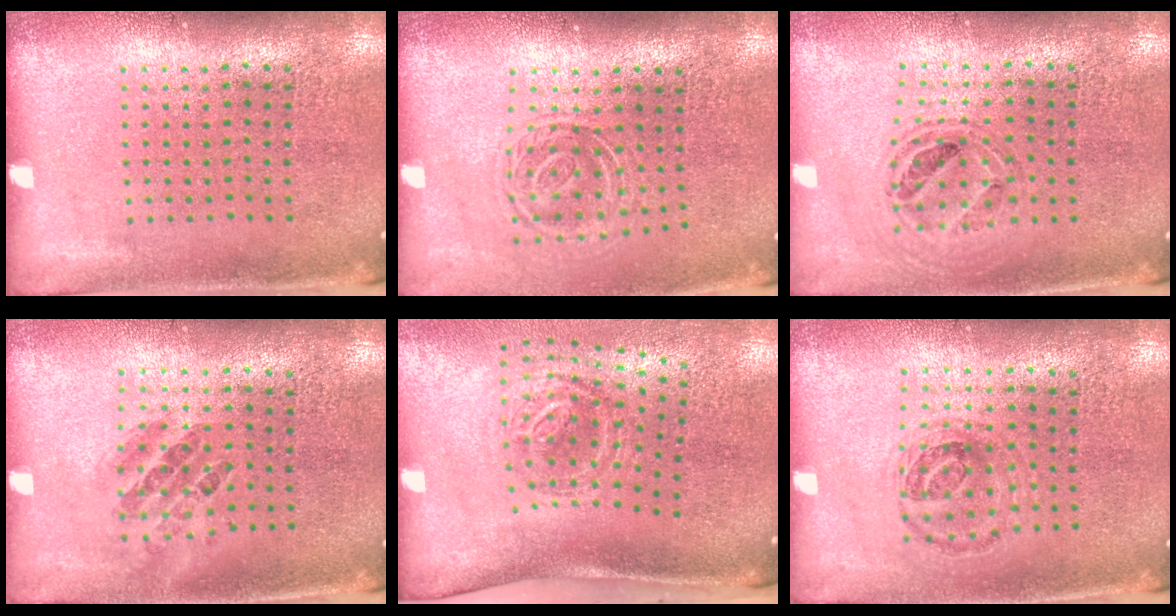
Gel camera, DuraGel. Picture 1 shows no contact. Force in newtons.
{"total": 1.6, "press": 1.1, "slide": 1.1}
{"total": 0.7, "press": 0.7, "slide": 0.2}
{"total": 1.0, "press": 0.8, "slide": 0.6}
{"total": 1.8, "press": 1.2, "slide": 1.3}
{"total": 0.9, "press": 0.8, "slide": 0.4}